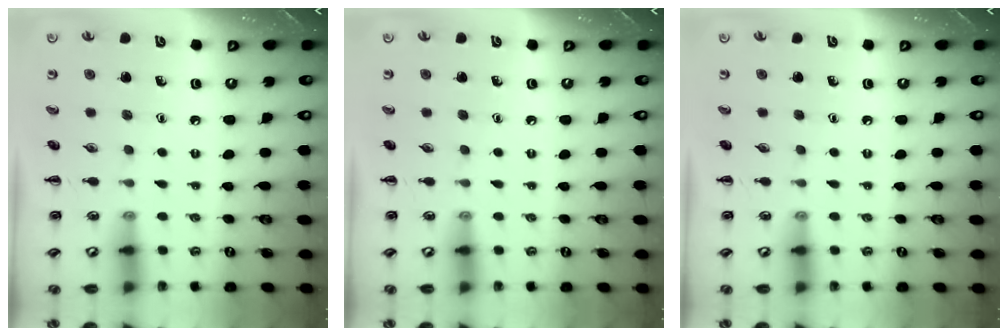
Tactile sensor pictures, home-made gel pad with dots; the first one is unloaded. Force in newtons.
{"total": 0.0}
{"total": 0.0}